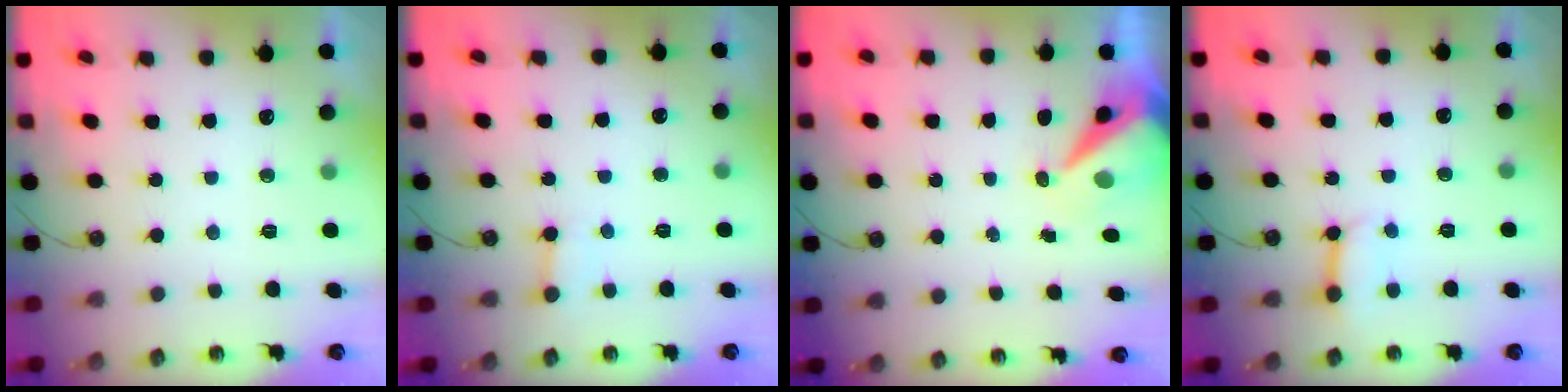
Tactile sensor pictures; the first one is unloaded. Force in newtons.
{"total": 2.4, "press": 2.4, "slide": 0.2}
{"total": 8.6, "press": 8.5, "slide": 1.0}
{"total": 5.7, "press": 5.7, "slide": 0.7}